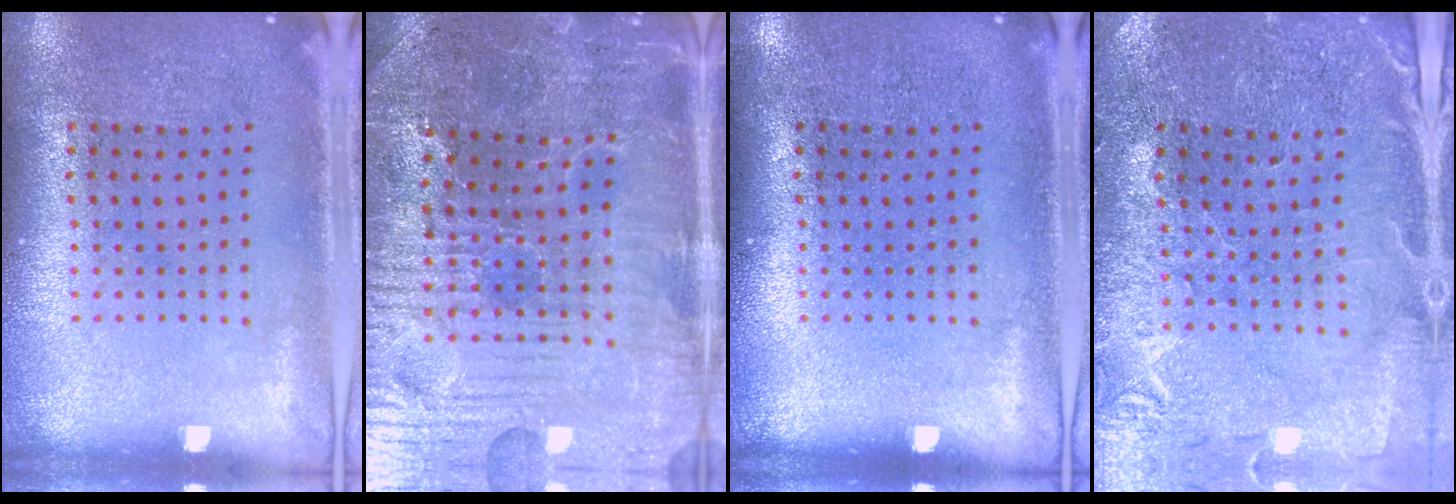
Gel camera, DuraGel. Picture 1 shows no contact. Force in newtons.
{"total": 4.3, "press": 4.2, "slide": 0.8}
{"total": 0.0}
{"total": 0.7, "press": 0.7, "slide": 0.3}